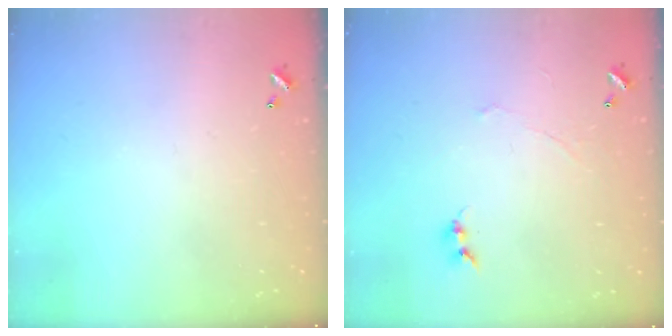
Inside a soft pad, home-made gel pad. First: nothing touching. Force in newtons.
{"total": 0.7, "press": 0.5, "slide": 0.5}